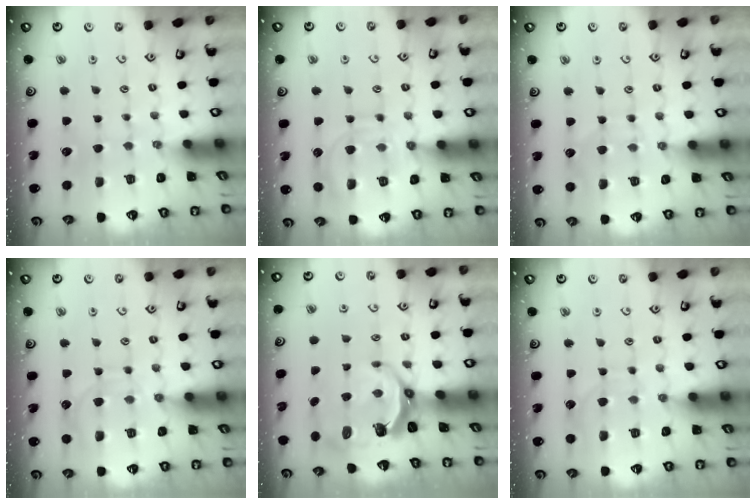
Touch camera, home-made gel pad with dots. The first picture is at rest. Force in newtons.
{"total": 13.1, "press": 13.1, "slide": 1.1}
{"total": 6.0, "press": 6.0, "slide": 0.6}
{"total": 8.6, "press": 8.6, "slide": 0.6}
{"total": 7.0, "press": 5.5, "slide": 4.3}
{"total": 5.9, "press": 5.9, "slide": 0.5}